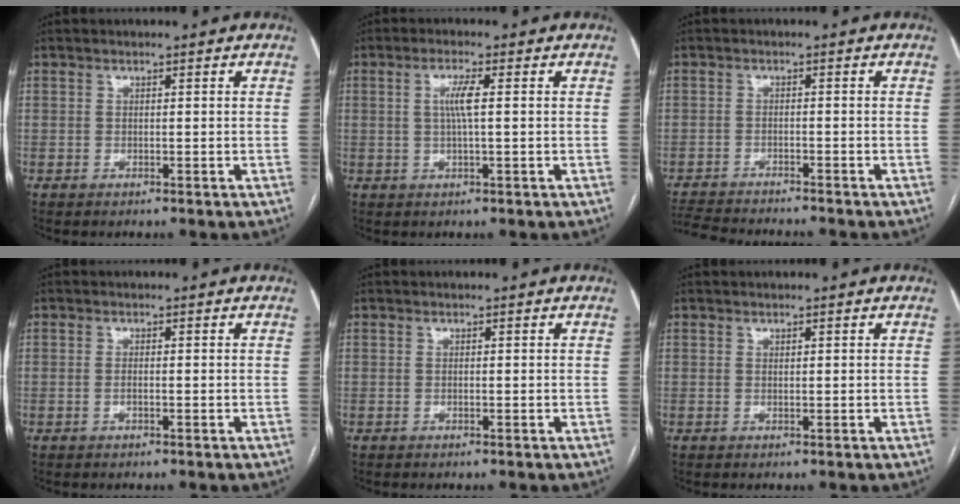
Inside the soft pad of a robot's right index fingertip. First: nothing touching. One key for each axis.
{"total": 3.5, "fx": 0.5, "fy": 0.1, "fz": 3.5, "tx": -0.069, "ty": 0.002, "tz": 0.010}
{"total": 10.3, "fx": -9.6, "fy": 1.2, "fz": 3.4, "tx": -0.055, "ty": -0.005, "tz": -0.145}
{"total": 0.8, "fx": -0.4, "fy": 0.2, "fz": 0.6, "tx": -0.016, "ty": 0.001, "tz": -0.007}
{"total": 0.0}
{"total": 0.0}